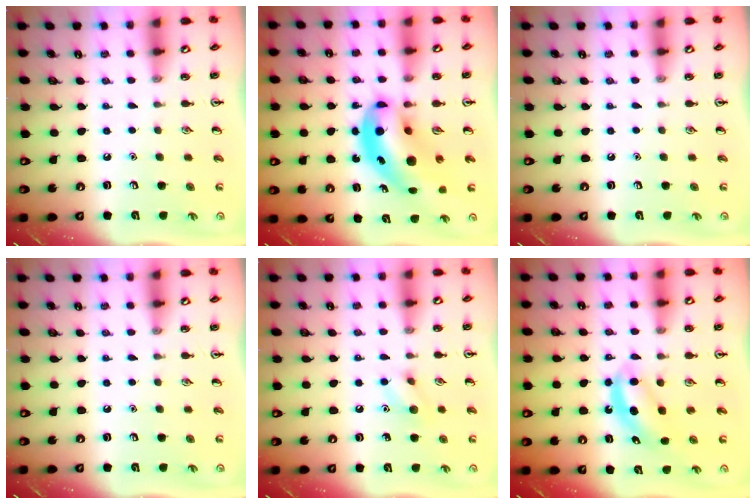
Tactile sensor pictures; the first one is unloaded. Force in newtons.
{"total": 14.7, "press": 14.0, "slide": 4.5}
{"total": 0.0}
{"total": 0.0}
{"total": 7.0, "press": 7.0, "slide": 0.8}
{"total": 5.0, "press": 4.9, "slide": 1.0}